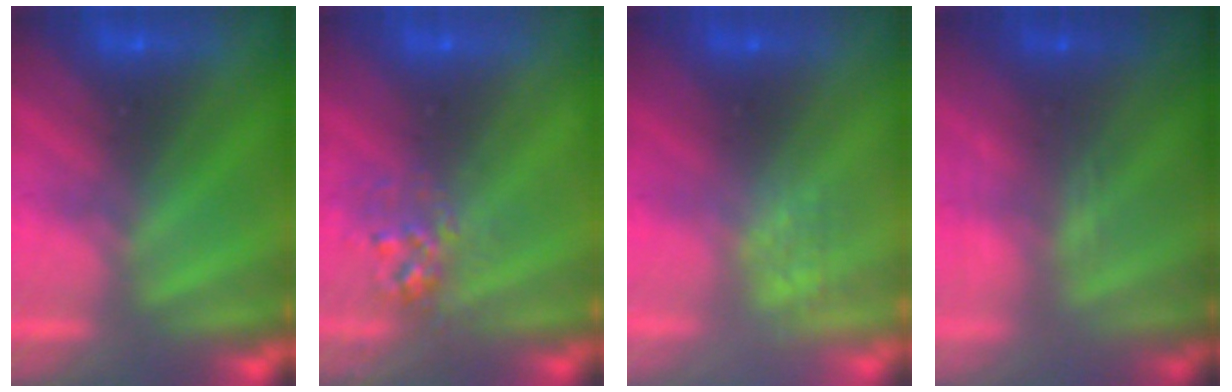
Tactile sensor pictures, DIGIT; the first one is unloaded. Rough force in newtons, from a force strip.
{"total": 2.7}
{"total": 2.6}
{"total": 2.6}